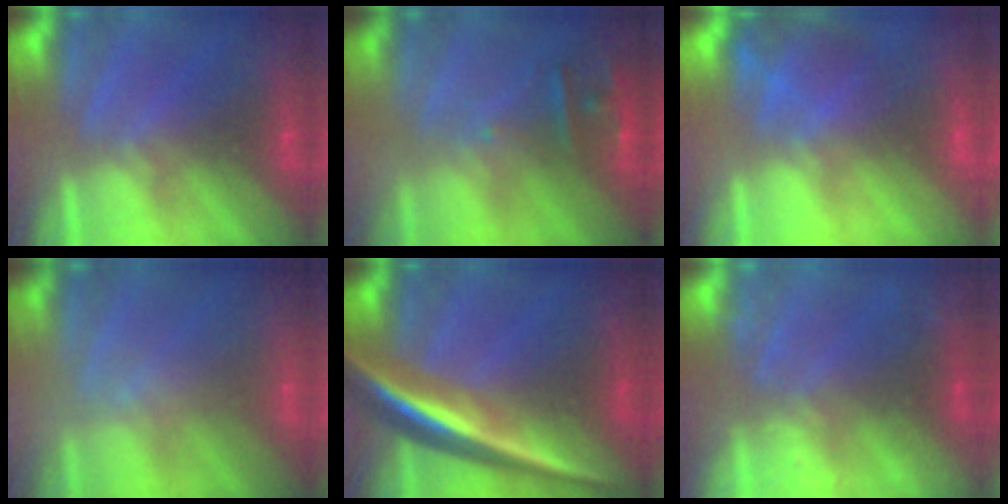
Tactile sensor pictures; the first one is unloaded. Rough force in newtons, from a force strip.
{"total": 2.4}
{"total": 2.9}
{"total": 2.4}
{"total": 8.6}
{"total": 6.7}